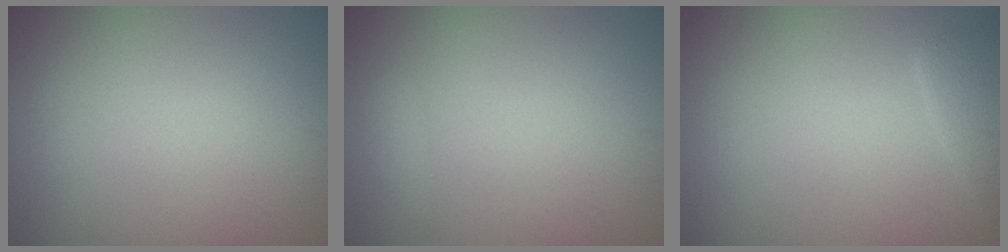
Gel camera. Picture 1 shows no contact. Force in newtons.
{"total": 0.8, "press": 0.8, "slide": 0.0}
{"total": 1.6, "press": 1.6, "slide": 0.2}